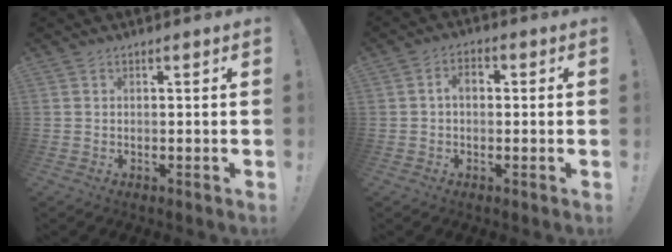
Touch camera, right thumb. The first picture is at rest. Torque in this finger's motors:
{"motor_torque": [0.51, 0.70, 0.37, -0.10, 0.00]}